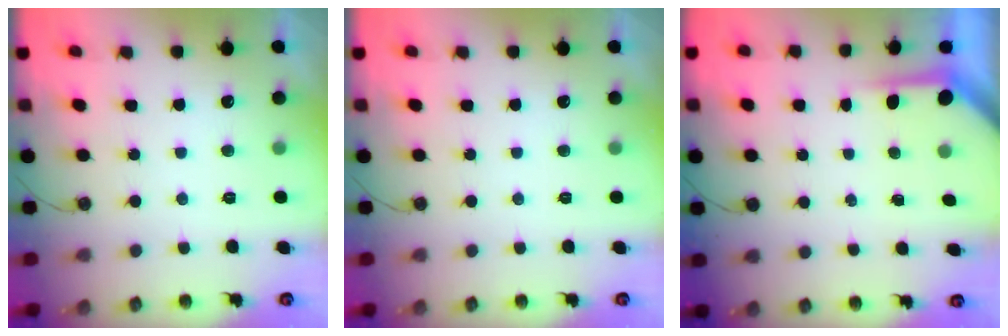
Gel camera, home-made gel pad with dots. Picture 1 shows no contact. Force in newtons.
{"total": 0.0}
{"total": 3.9, "press": 3.9, "slide": 0.4}